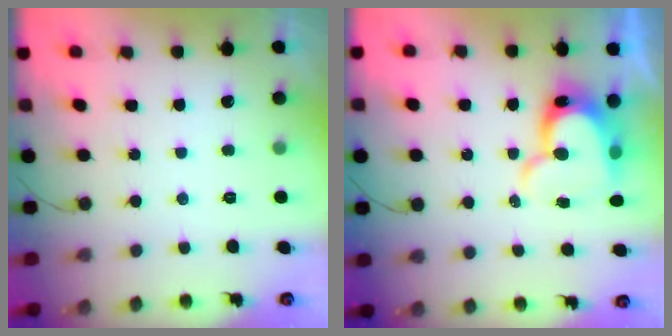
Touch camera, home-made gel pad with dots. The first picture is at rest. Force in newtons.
{"total": 12.7, "press": 12.6, "slide": 1.4}